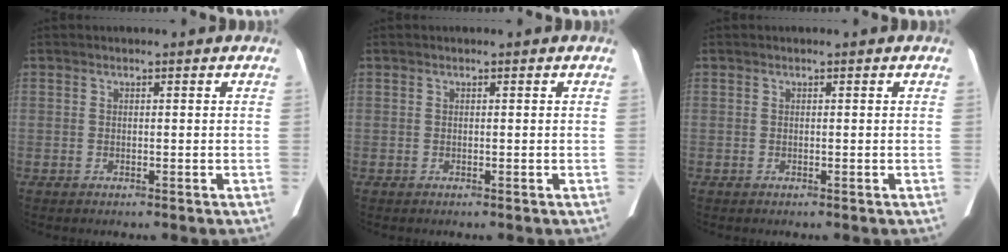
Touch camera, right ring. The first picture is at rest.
{"total": 0.0}
{"total": 0.0}